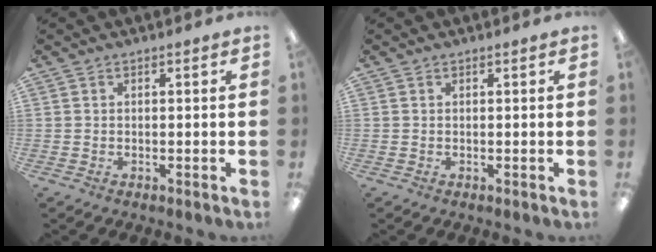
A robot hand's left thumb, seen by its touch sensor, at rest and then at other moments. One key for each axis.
{"total": 0.0}